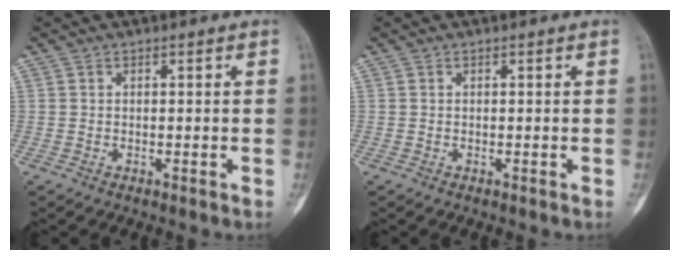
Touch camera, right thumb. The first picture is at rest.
{"total": 0.0}